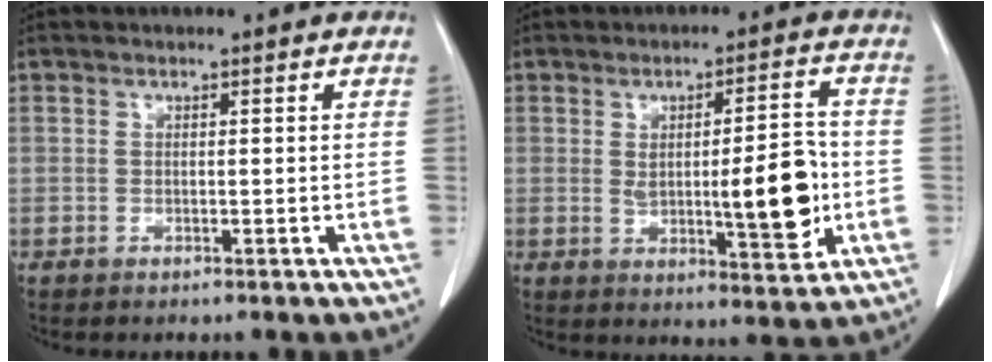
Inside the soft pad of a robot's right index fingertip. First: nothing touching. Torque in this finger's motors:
{"motor_torque": [0.45, -0.17, 0.26, 0.06]}